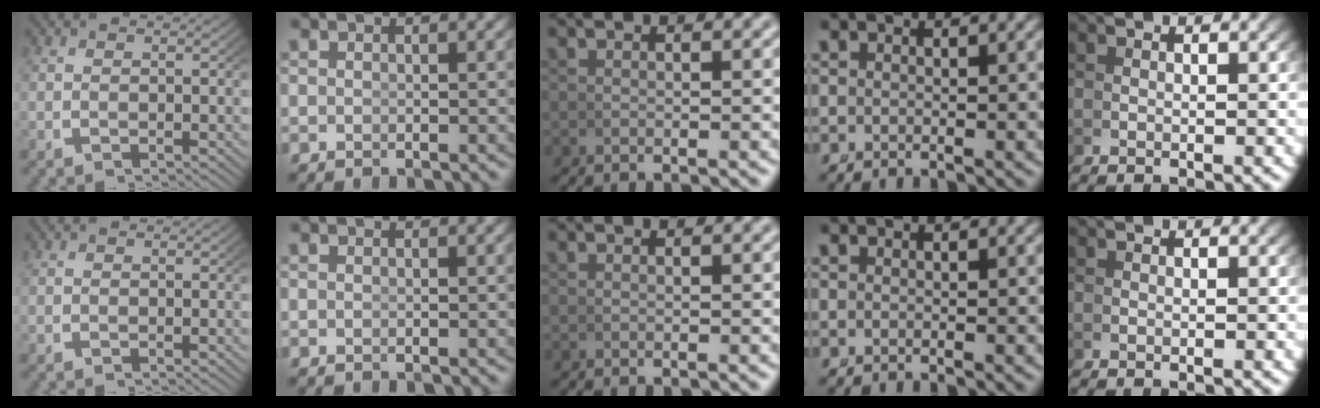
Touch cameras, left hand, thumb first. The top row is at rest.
{}